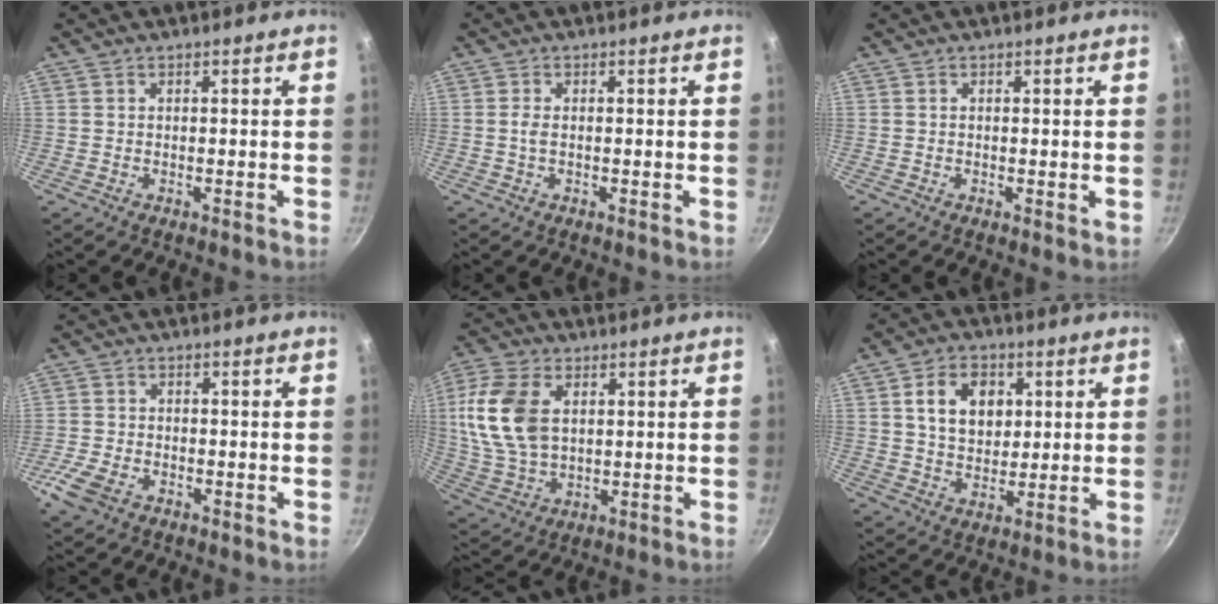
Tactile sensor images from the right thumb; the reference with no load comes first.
{"total": 1.5, "force": [0.0, 0.5, 1.4], "torque": [-0.031, 0.001, -0.002]}
{"total": 0.6, "force": [0.1, 0.1, 0.6], "torque": [-0.009, -0.002, 0.000]}
{"total": 5.1, "force": [-2.8, 2.8, 3.2], "torque": [-0.080, 0.010, -0.061]}
{"total": 14.5, "force": [2.9, 9.4, 10.7], "torque": [-0.205, -0.006, 0.059]}
{"total": 10.3, "force": [2.6, 7.6, 6.5], "torque": [-0.080, -0.002, 0.043]}